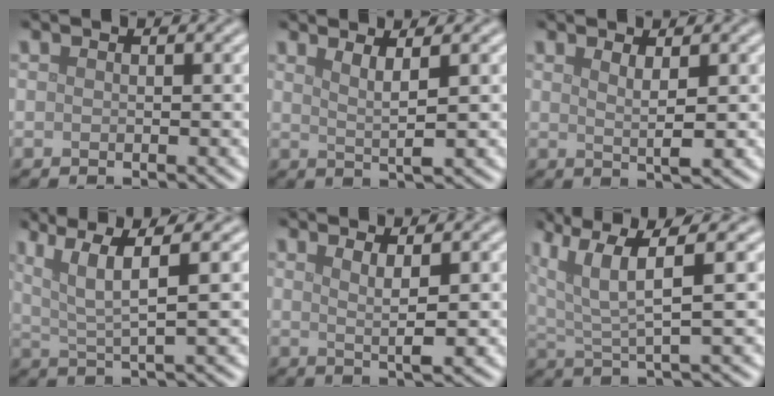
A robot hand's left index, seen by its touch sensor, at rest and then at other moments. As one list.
[{"total": 2.4, "force": [1.1, 0.5, 2.1], "torque": [-0.034, -0.004, 0.019]}, {"total": 2.2, "force": [0.8, 0.5, 2.0], "torque": [-0.032, -0.006, 0.014]}, {"total": 5.2, "force": [2.4, 0.9, 4.5], "torque": [-0.084, 0.007, 0.051]}, {"total": 2.6, "force": [0.8, 0.6, 2.4], "torque": [-0.039, -0.006, 0.014]}, {"total": 6.7, "force": [3.4, 1.5, 5.6], "torque": [-0.117, 0.012, 0.068]}]